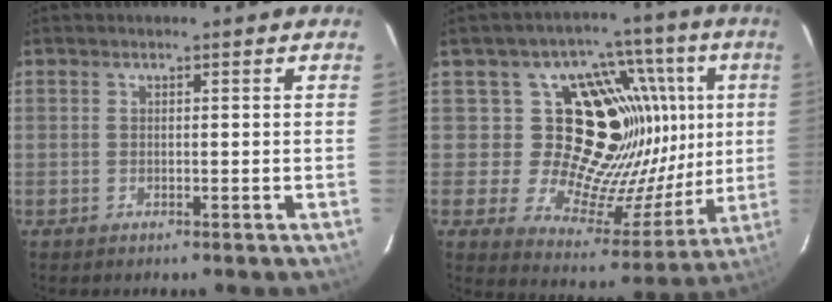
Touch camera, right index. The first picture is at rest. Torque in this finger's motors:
{"motor_torque": [1.14, -0.12, 0.48, 0.04]}